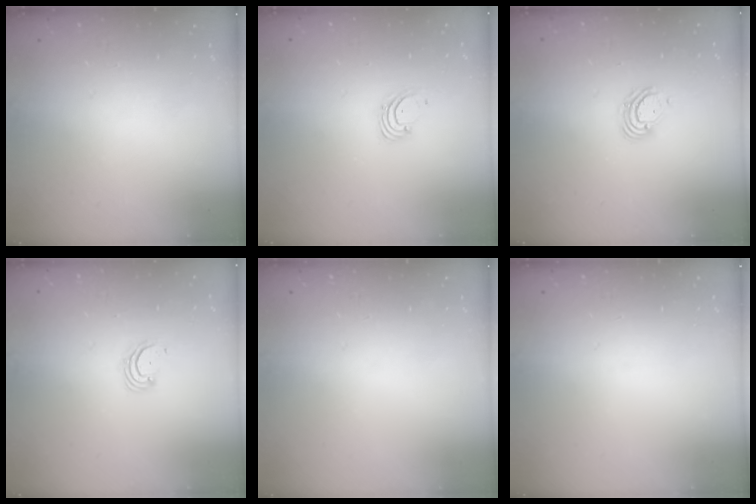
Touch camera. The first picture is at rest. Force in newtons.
{"total": 1.6, "press": 1.6, "slide": 0.1}
{"total": 6.2, "press": 6.1, "slide": 1.0}
{"total": 2.6, "press": 2.6, "slide": 0.3}
{"total": 0.0}
{"total": 0.0}